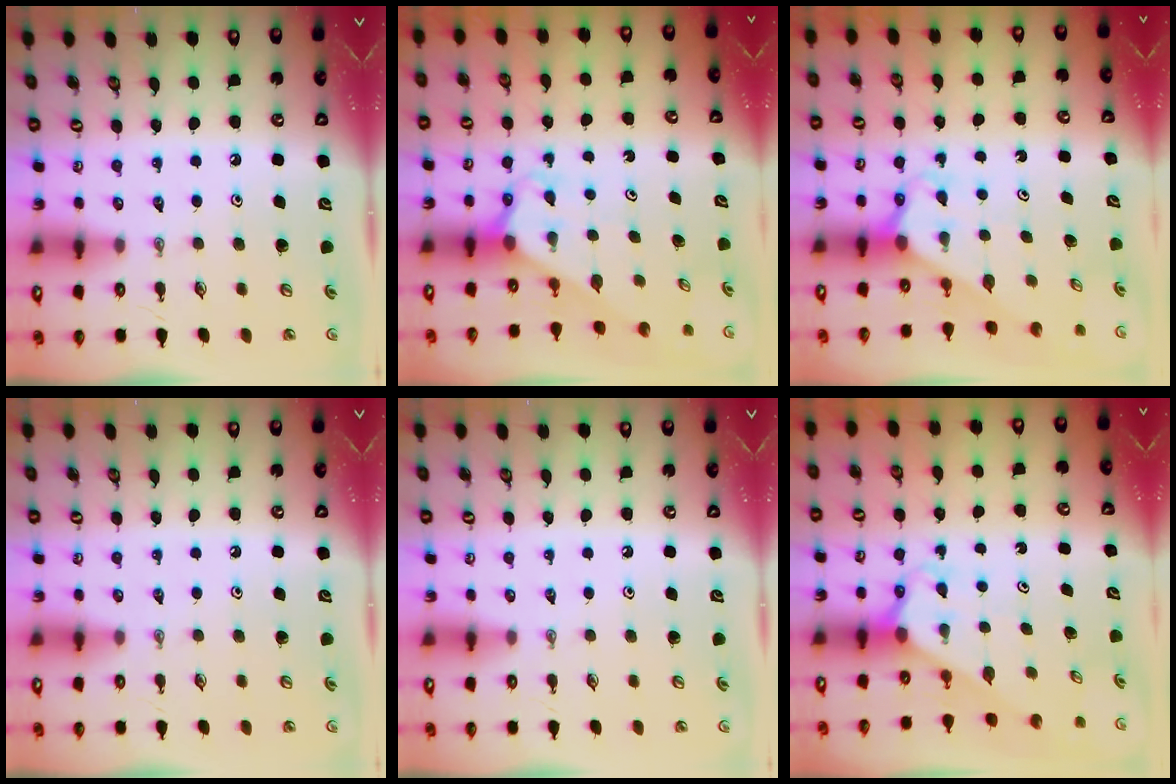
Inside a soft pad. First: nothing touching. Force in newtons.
{"total": 2.6, "press": 2.6, "slide": 0.2}
{"total": 2.6, "press": 2.6, "slide": 0.2}
{"total": 0.0}
{"total": 0.0}
{"total": 2.6, "press": 2.6, "slide": 0.2}